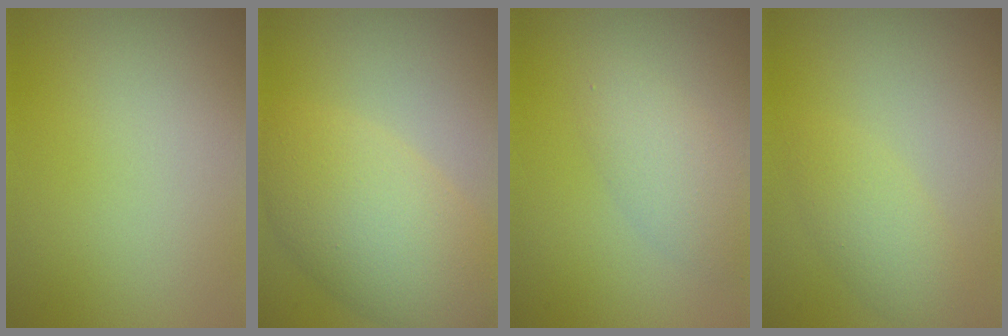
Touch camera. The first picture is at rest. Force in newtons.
{"total": 7.2, "press": 7.2, "slide": 0.2}
{"total": 2.9, "press": 2.9, "slide": 0.2}
{"total": 1.7, "press": 1.7, "slide": 0.0}